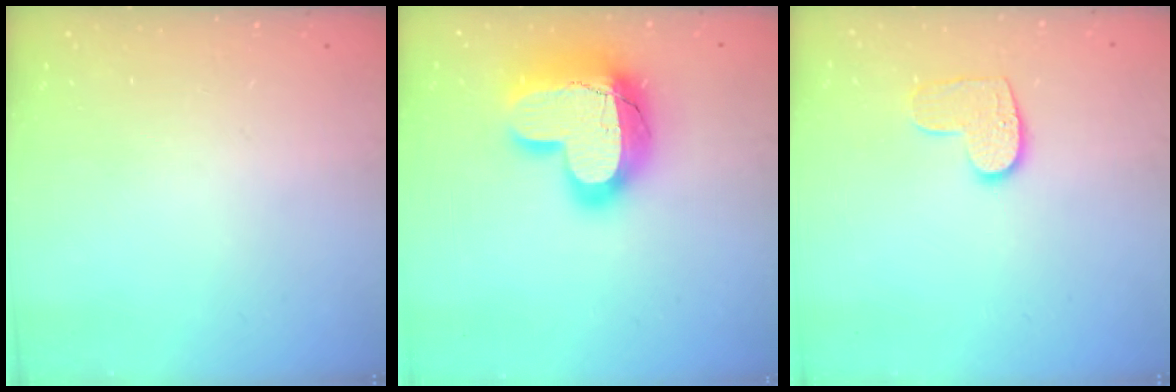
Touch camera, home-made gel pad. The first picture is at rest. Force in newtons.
{"total": 21.0, "press": 20.9, "slide": 1.5}
{"total": 8.9, "press": 8.9, "slide": 0.5}